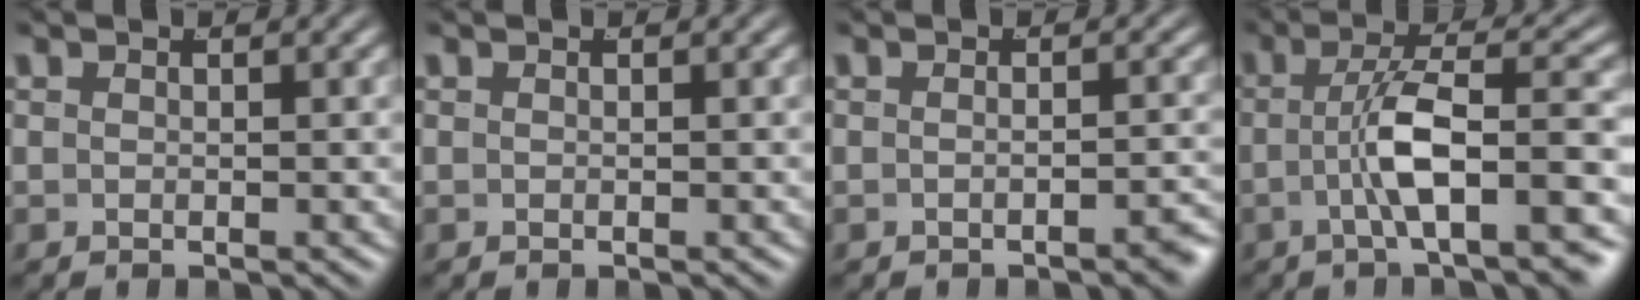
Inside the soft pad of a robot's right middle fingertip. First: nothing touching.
{"total": 0.0}
{"total": 1.8, "force": [-1.5, 0.1, 1.0], "torque": [-0.012, 0.004, -0.026]}
{"total": 5.6, "force": [-1.8, 0.9, 5.3], "torque": [-0.089, -0.001, -0.022]}